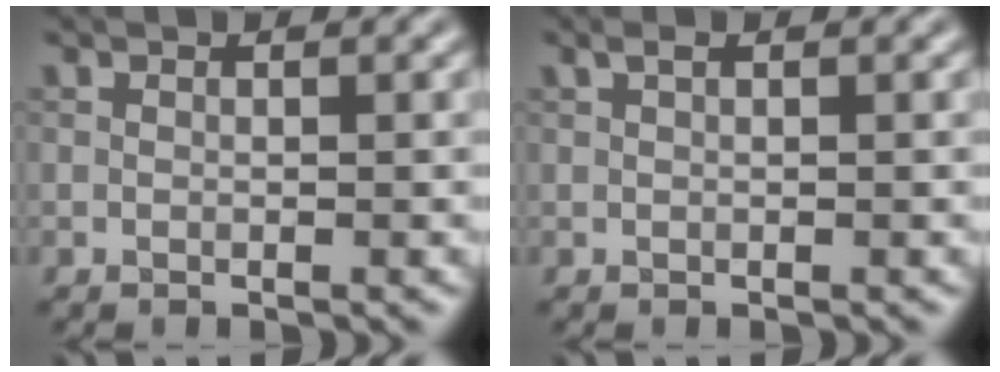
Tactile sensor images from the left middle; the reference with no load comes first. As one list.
[{"total": 0.6, "force": [0.3, 0.2, 0.5], "torque": [-0.012, 0.004, 0.007]}]